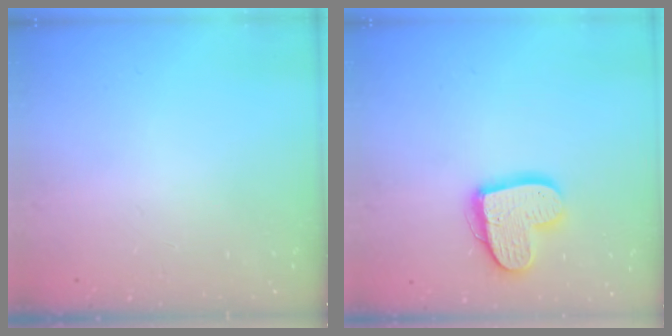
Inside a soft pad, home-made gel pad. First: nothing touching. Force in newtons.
{"total": 15.4, "press": 15.4, "slide": 1.2}